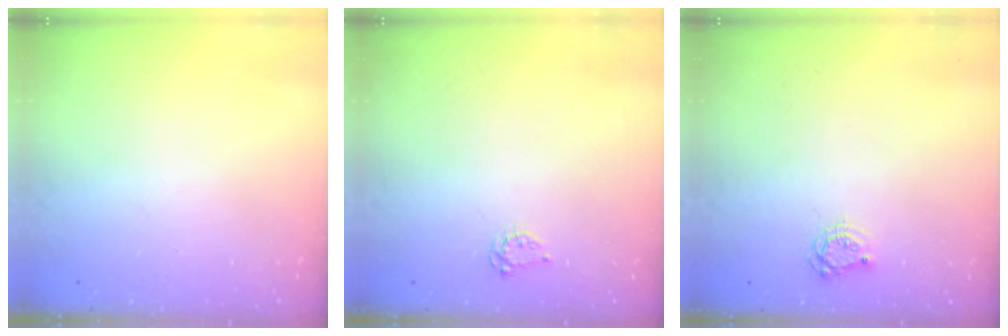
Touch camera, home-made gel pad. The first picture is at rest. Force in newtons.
{"total": 3.5, "press": 3.5, "slide": 0.5}
{"total": 5.0, "press": 4.9, "slide": 0.5}